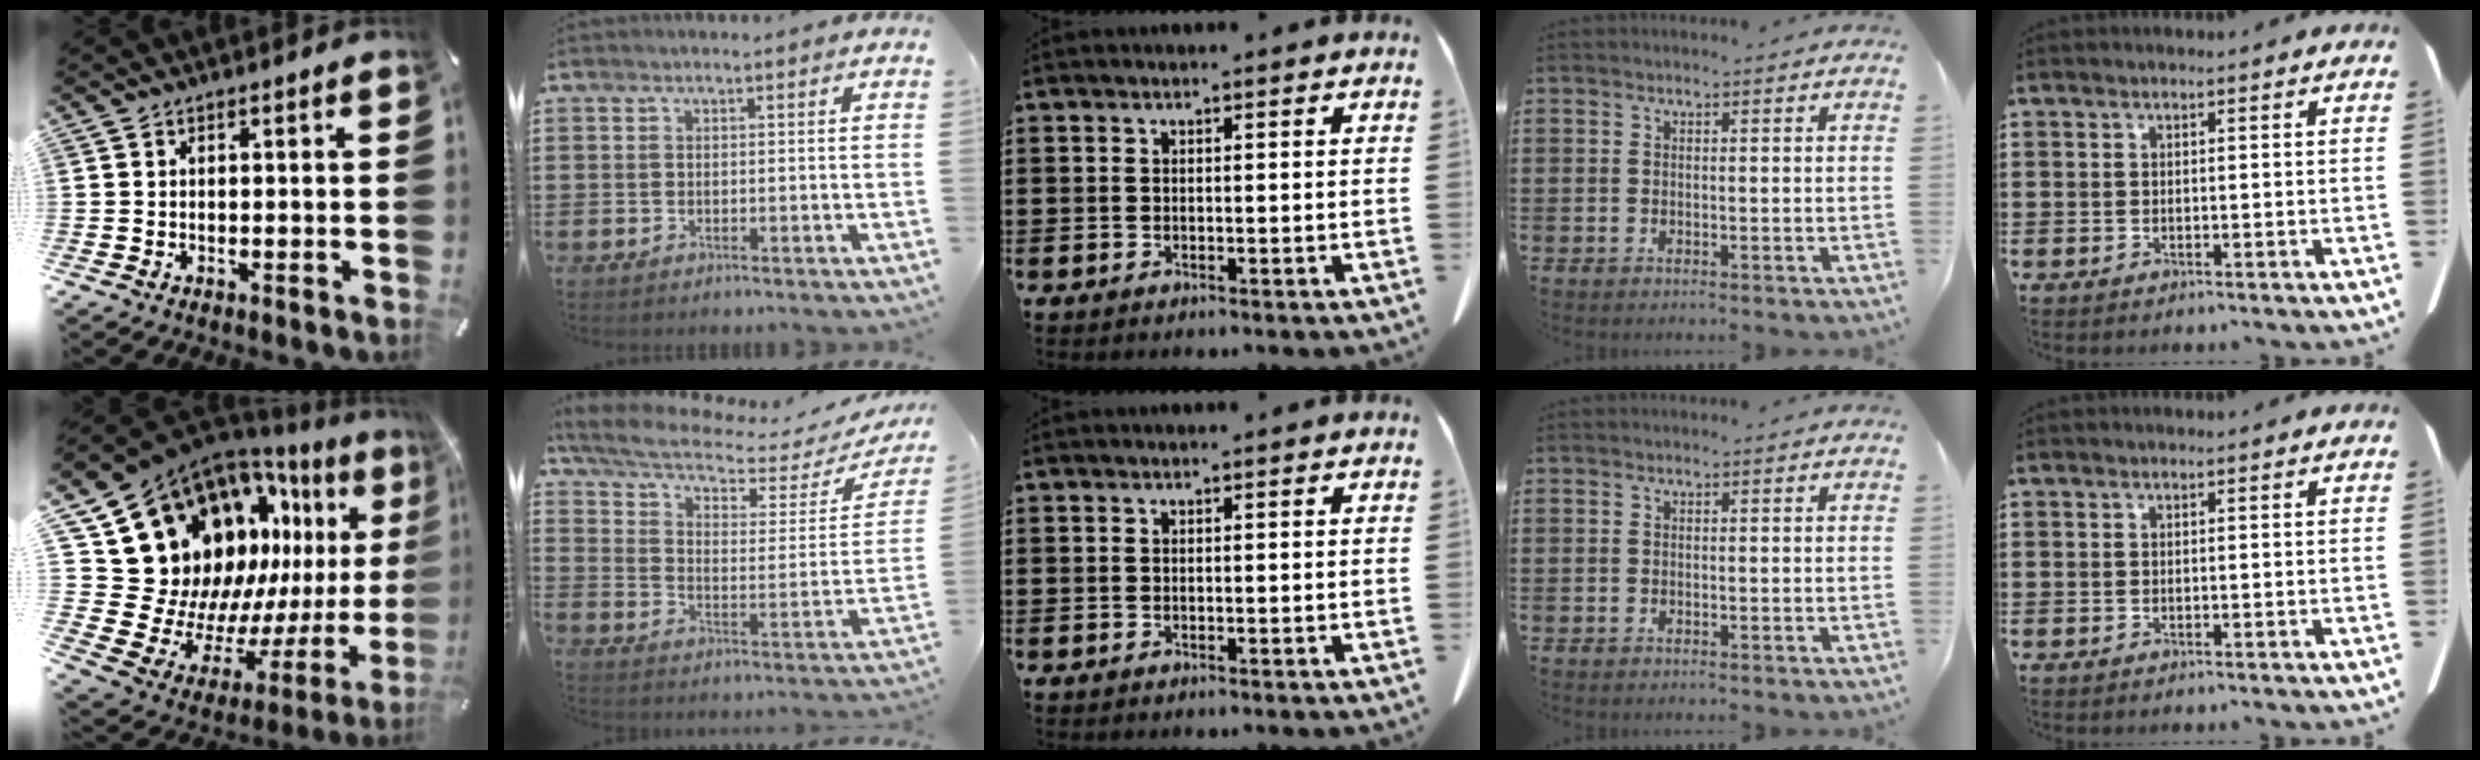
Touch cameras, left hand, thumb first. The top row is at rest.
{"thumb": {"total": 19.8, "force": [8.8, 15.9, 7.9], "torque": [-0.078, -0.140, 0.214]}, "index": {"total": 7.8, "force": [6.1, 2.2, 4.3], "torque": [-0.109, -0.035, 0.105]}}